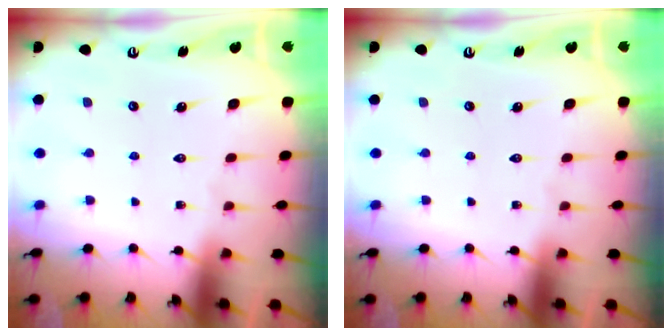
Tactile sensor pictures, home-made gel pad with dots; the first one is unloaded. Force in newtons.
{"total": 0.0}